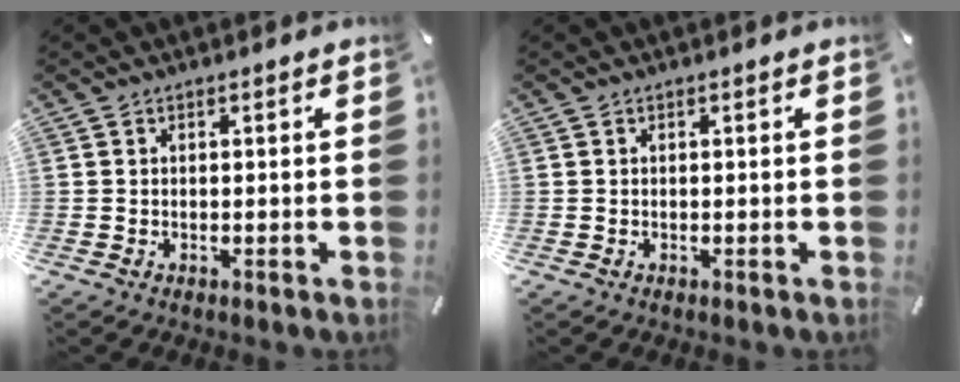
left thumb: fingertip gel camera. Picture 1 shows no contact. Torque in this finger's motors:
{"motor_torque": [-0.22, -0.13, -0.07, 0.05, -0.01]}